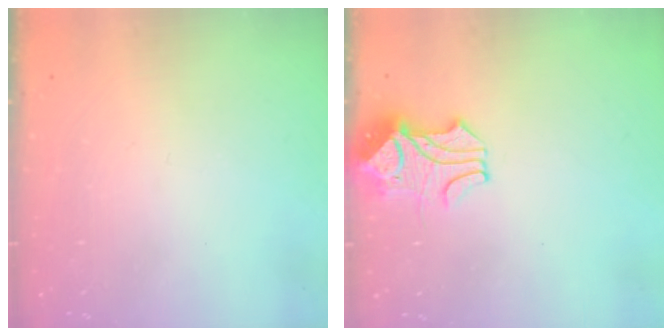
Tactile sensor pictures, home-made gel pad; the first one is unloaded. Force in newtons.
{"total": 1.9, "press": 1.5, "slide": 1.1}